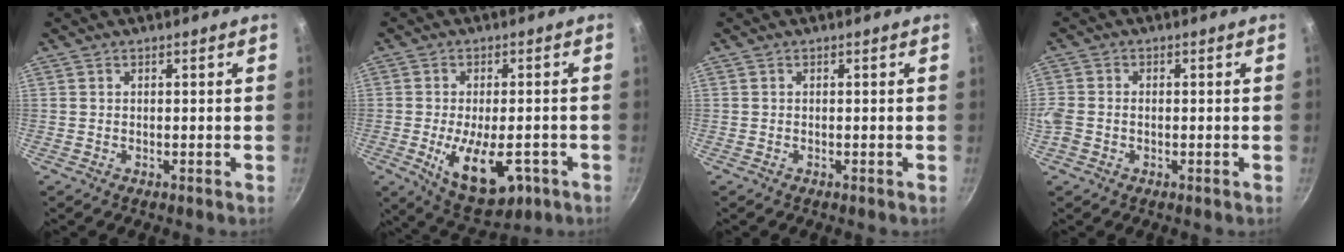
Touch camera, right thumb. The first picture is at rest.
{"total": 12.6, "force": [-4.1, 6.0, 10.3], "torque": [-0.132, 0.005, -0.048]}
{"total": 0.0}
{"total": 4.0, "force": [-1.2, 3.0, 2.3], "torque": [-0.055, 0.002, -0.031]}